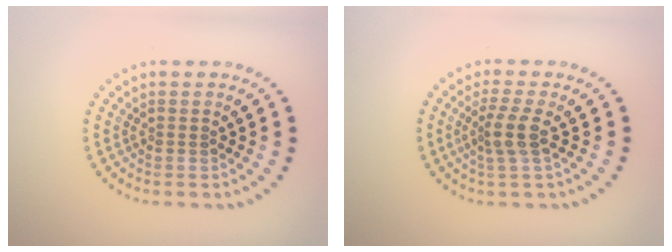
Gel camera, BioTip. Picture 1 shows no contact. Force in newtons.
{"total": 2.5, "press": 2.0, "slide": 1.5}